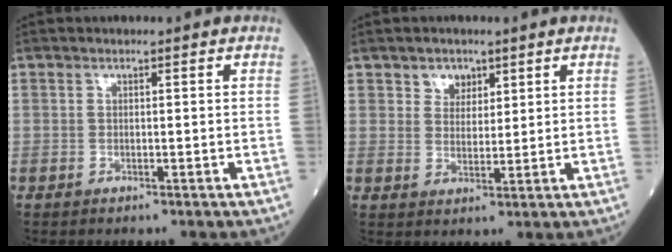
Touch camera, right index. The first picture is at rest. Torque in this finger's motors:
{"motor_torque": [0.00, 0.02, 0.00, 0.02]}